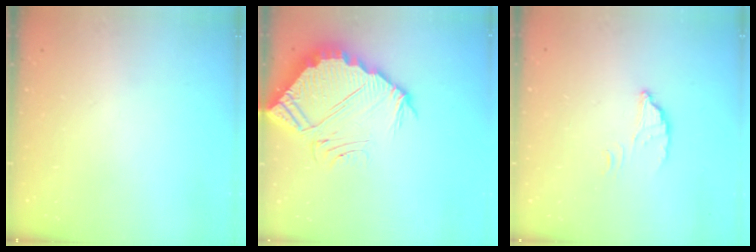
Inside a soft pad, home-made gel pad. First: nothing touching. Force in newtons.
{"total": 8.4, "press": 8.4, "slide": 0.6}
{"total": 2.8, "press": 2.8, "slide": 0.2}